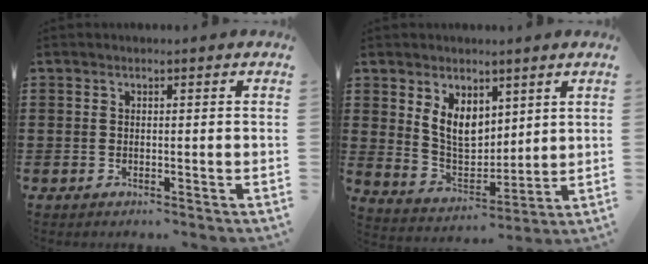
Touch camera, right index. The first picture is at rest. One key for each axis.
{"total": 6.9, "fx": 3.7, "fy": 4.6, "fz": 3.6, "tx": -0.081, "ty": -0.005, "tz": 0.069}